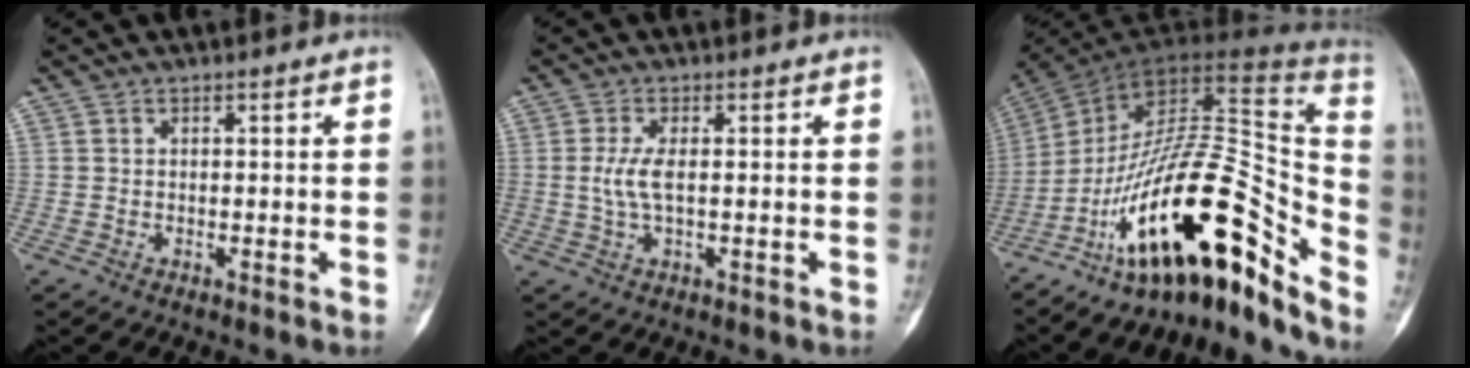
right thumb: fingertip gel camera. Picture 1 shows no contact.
{"total": 4.2, "force": [0.1, 1.5, 3.9], "torque": [-0.100, 0.000, 0.004]}
{"total": 27.7, "force": [-17.2, 8.8, 19.9], "torque": [-0.240, 0.124, -0.276]}